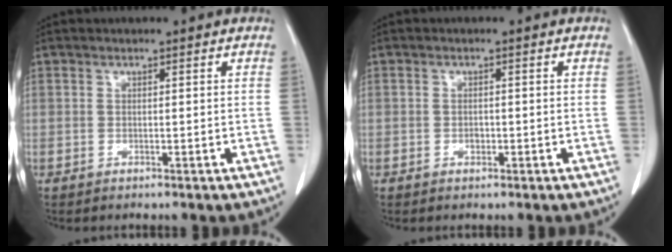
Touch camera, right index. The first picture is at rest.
{"total": 1.0, "force": [-0.3, 0.7, 0.6], "torque": [-0.011, 0.001, -0.004]}